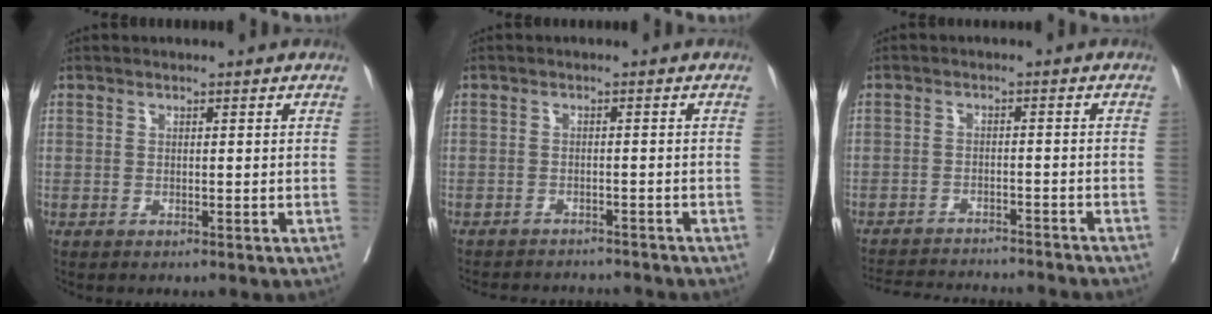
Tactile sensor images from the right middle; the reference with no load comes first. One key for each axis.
{"total": 8.8, "fx": -8.5, "fy": 1.8, "fz": 1.9, "tx": -0.030, "ty": 0.004, "tz": -0.108}
{"total": 14.3, "fx": -13.5, "fy": 1.3, "fz": 4.3, "tx": -0.073, "ty": -0.008, "tz": -0.182}